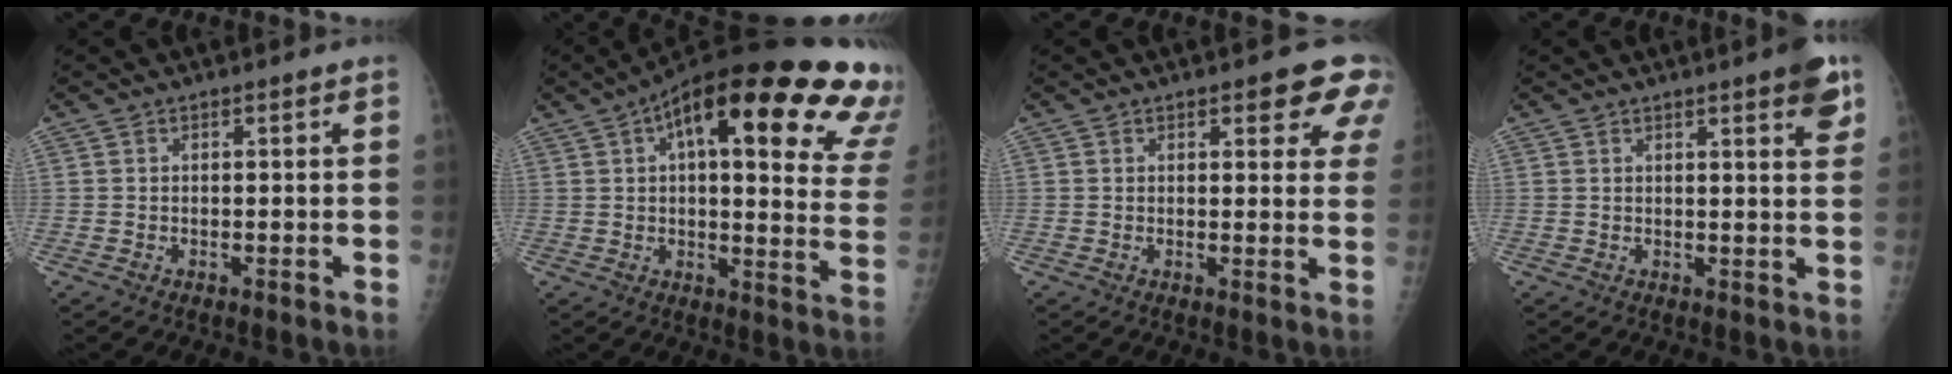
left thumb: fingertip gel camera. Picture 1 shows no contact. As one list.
[{"total": 33.0, "force": [17.0, 10.5, 26.2], "torque": [-0.256, 0.009, 0.220]}, {"total": 7.3, "force": [4.5, 3.1, 4.8], "torque": [-0.017, -0.017, 0.042]}, {"total": 5.5, "force": [3.2, 0.9, 4.3], "torque": [-0.045, -0.013, 0.037]}]